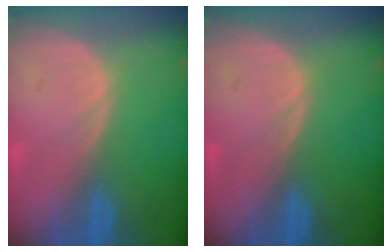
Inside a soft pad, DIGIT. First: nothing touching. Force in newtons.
{"total": 0.0}